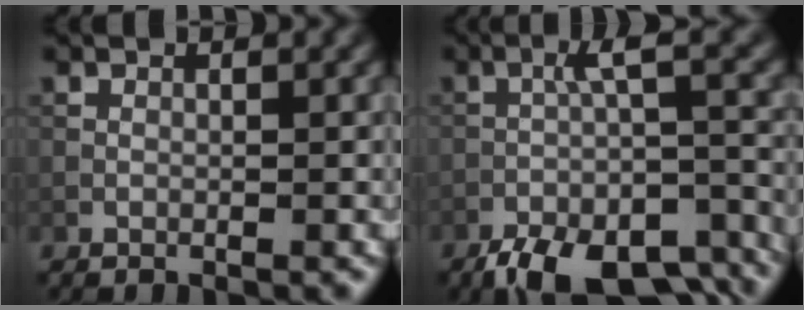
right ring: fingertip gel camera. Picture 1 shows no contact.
{"total": 10.3, "force": [-6.8, 3.3, 7.1], "torque": [-0.115, -0.007, -0.108]}